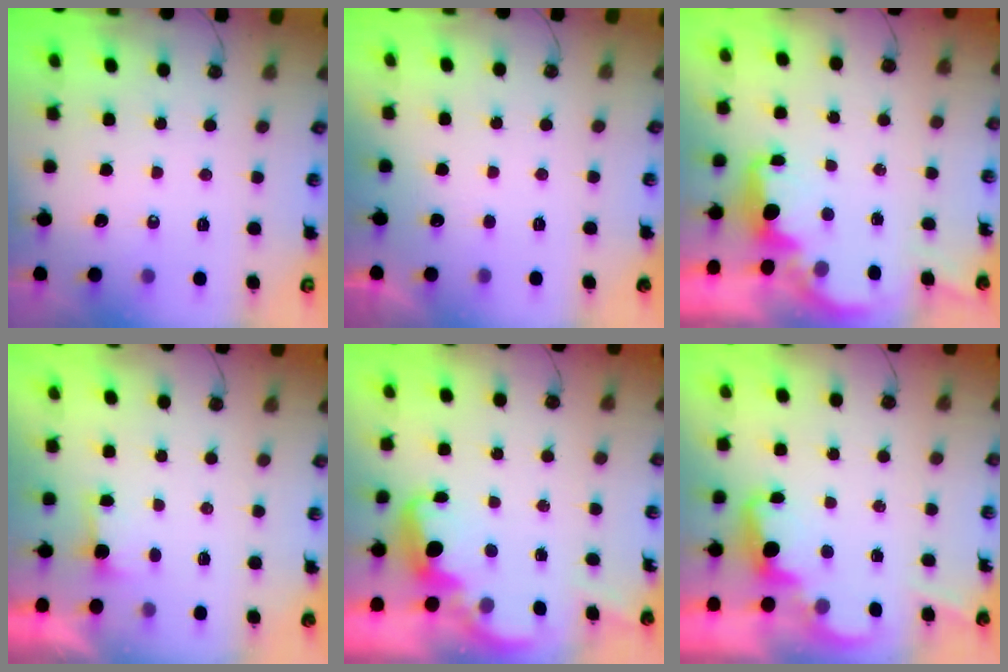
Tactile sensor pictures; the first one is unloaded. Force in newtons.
{"total": 0.0}
{"total": 2.2, "press": 2.0, "slide": 0.8}
{"total": 1.3, "press": 1.1, "slide": 0.7}
{"total": 2.7, "press": 2.6, "slide": 0.8}
{"total": 2.2, "press": 2.1, "slide": 0.5}